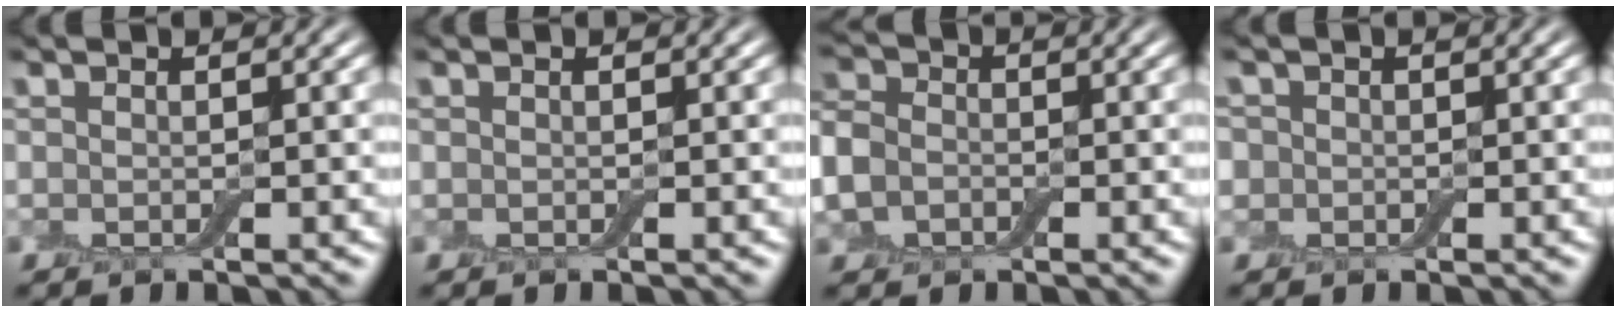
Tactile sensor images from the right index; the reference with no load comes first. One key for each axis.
{"total": 0.0}
{"total": 4.3, "fx": -0.9, "fy": 3.6, "fz": 2.3, "tx": -0.054, "ty": 0.000, "tz": -0.025}
{"total": 1.9, "fx": 0.4, "fy": 1.8, "fz": 0.6, "tx": -0.004, "ty": 0.007, "tz": -0.011}